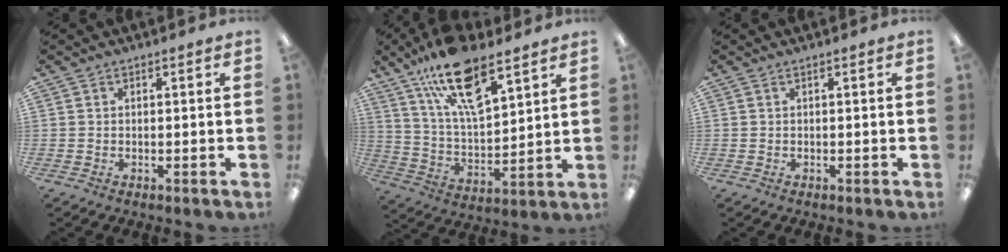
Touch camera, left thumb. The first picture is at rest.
{"total": 18.9, "force": [12.0, 7.4, 12.7], "torque": [-0.215, -0.056, 0.206]}
{"total": 0.0}